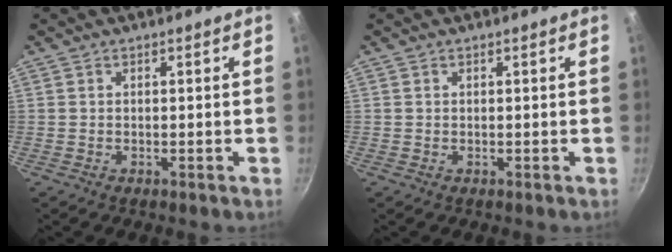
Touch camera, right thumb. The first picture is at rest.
{"total": 0.0}